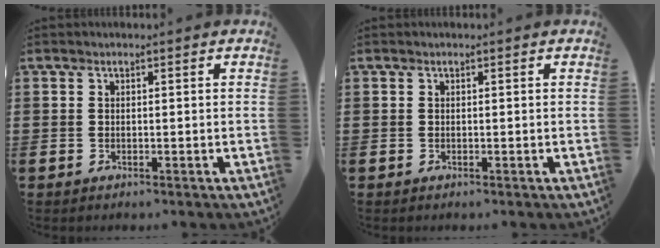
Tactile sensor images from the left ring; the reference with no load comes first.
{"total": 0.0}